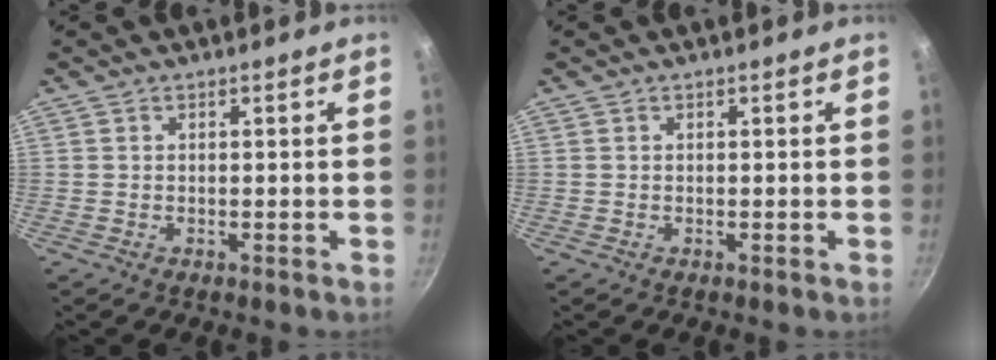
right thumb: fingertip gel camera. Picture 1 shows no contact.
{"total": 0.0}